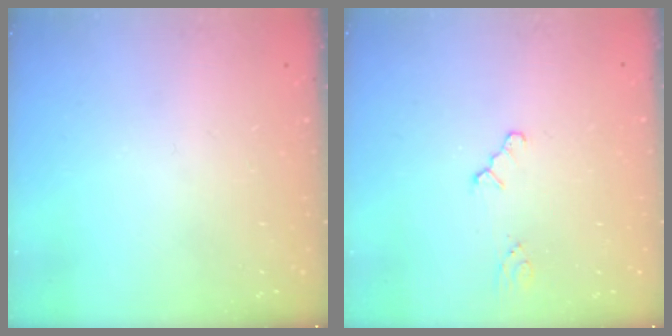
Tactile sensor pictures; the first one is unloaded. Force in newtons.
{"total": 1.0, "press": 1.0, "slide": 0.3}